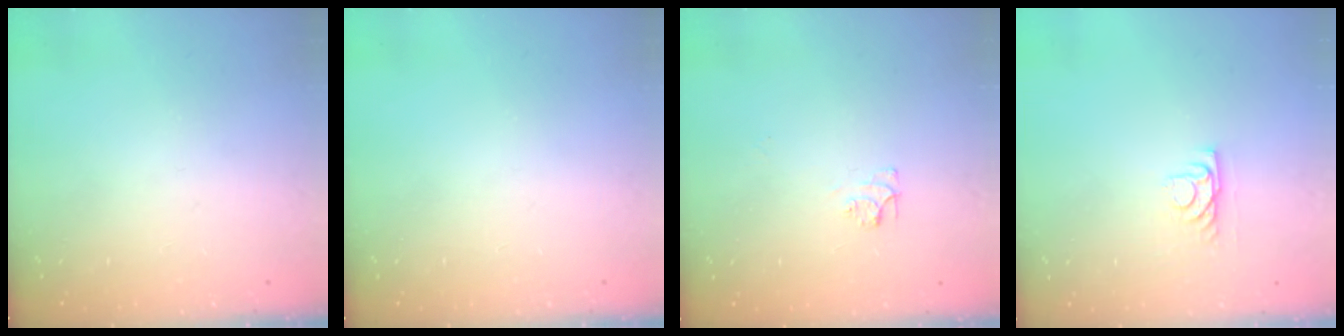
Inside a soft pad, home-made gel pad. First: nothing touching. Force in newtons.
{"total": 0.0}
{"total": 6.2, "press": 6.2, "slide": 0.7}
{"total": 4.2, "press": 4.1, "slide": 0.6}